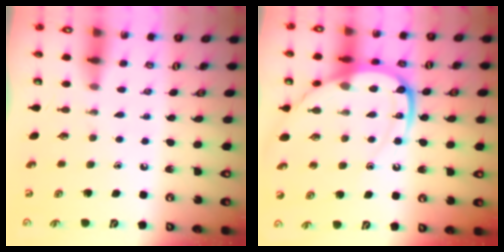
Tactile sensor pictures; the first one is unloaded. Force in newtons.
{"total": 14.3, "press": 14.3, "slide": 1.2}